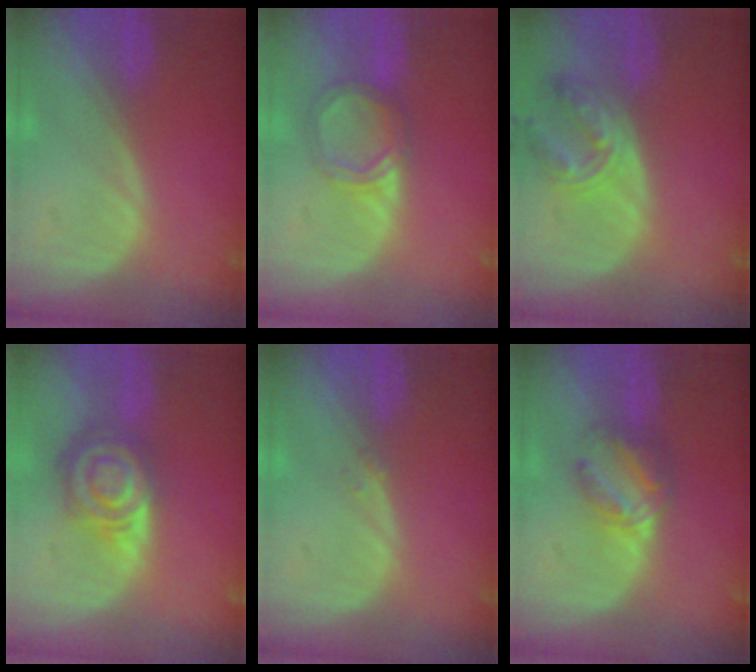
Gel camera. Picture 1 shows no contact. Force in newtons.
{"total": 4.5, "press": 4.5, "slide": 0.4}
{"total": 7.6, "press": 6.6, "slide": 3.6}
{"total": 8.2, "press": 7.2, "slide": 4.0}
{"total": 0.6, "press": 0.5, "slide": 0.3}
{"total": 6.2, "press": 5.3, "slide": 3.2}